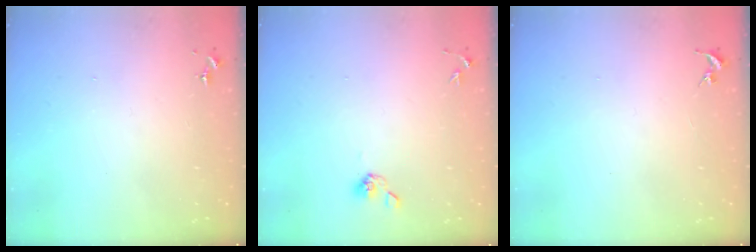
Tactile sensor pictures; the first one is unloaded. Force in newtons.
{"total": 5.5, "press": 5.2, "slide": 1.8}
{"total": 0.0}